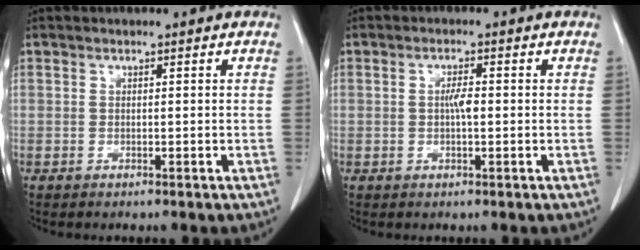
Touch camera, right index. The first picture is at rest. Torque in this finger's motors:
{"motor_torque": [0.19, 0.21, 0.02, 0.02]}